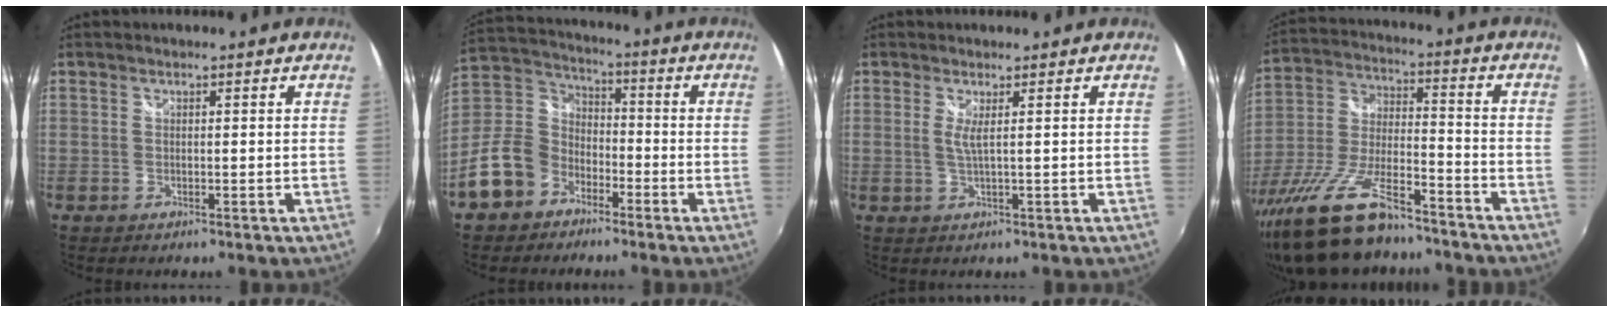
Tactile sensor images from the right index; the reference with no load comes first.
{"total": 14.5, "force": [-8.0, 10.8, 5.4], "torque": [-0.144, 0.035, -0.142]}
{"total": 1.8, "force": [0.5, -0.4, 1.7], "torque": [-0.033, -0.006, 0.006]}
{"total": 20.3, "force": [-15.4, 6.0, 11.9], "torque": [-0.249, -0.033, -0.267]}